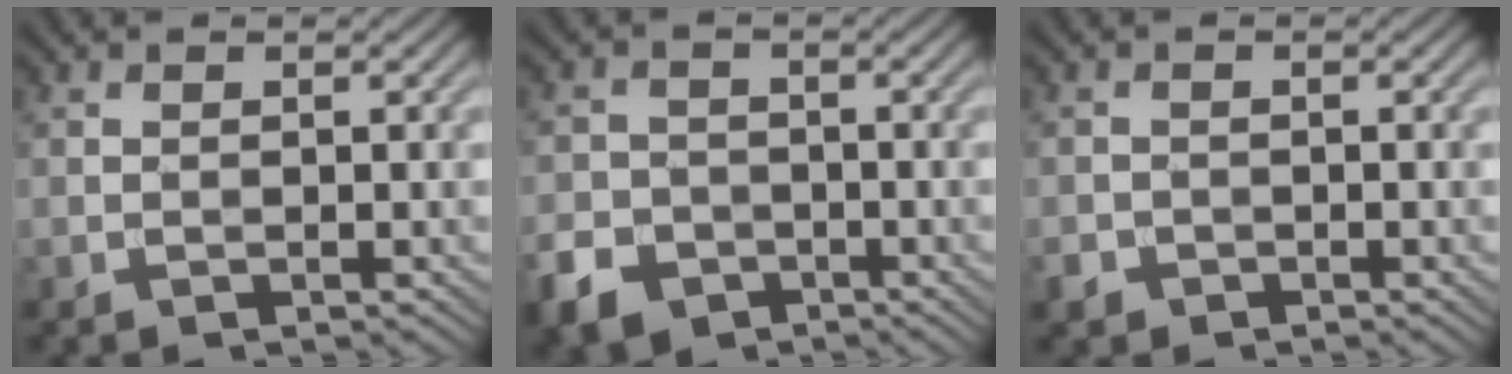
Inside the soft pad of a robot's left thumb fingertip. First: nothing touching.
{"total": 5.9, "force": [-3.4, 4.2, 2.3], "torque": [-0.056, -0.011, -0.070]}
{"total": 1.7, "force": [-1.0, 1.3, 0.4], "torque": [-0.009, -0.006, -0.024]}